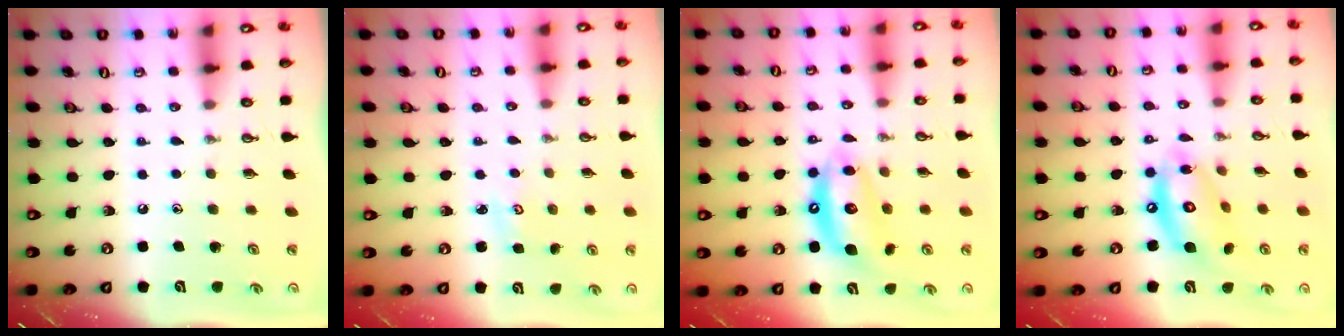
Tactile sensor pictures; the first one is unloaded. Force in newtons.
{"total": 2.0, "press": 2.0, "slide": 0.4}
{"total": 11.7, "press": 11.6, "slide": 1.1}
{"total": 14.8, "press": 14.7, "slide": 1.3}